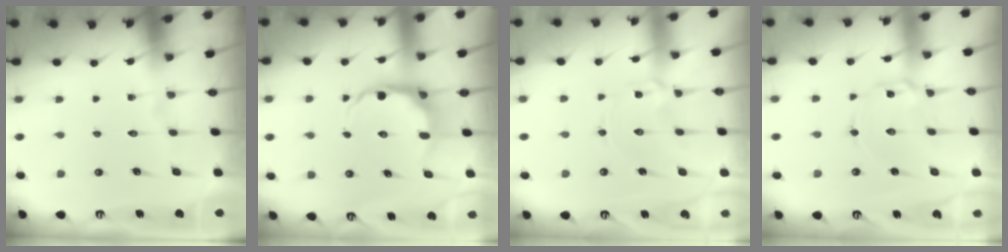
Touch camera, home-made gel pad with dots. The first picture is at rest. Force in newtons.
{"total": 7.1, "press": 6.7, "slide": 2.2}
{"total": 1.2, "press": 1.2, "slide": 0.2}
{"total": 2.8, "press": 2.8, "slide": 0.3}